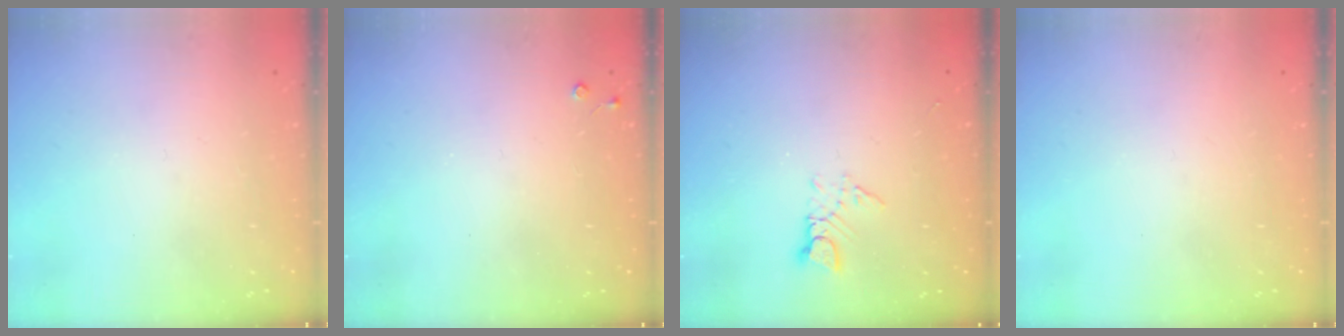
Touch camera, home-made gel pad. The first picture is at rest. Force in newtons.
{"total": 2.7, "press": 2.7, "slide": 0.4}
{"total": 3.2, "press": 3.2, "slide": 0.3}
{"total": 0.0}